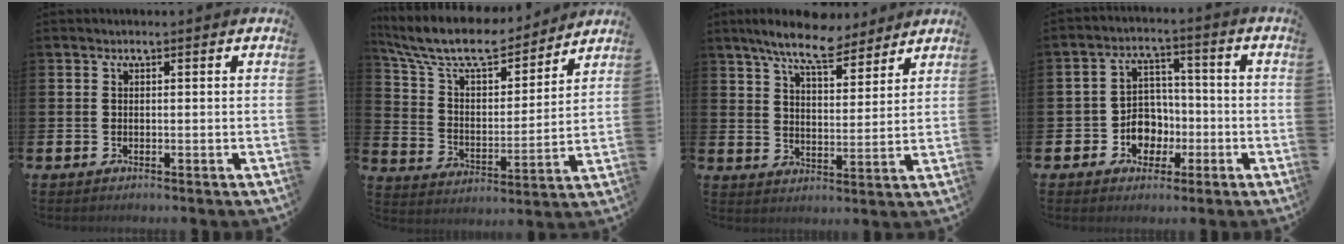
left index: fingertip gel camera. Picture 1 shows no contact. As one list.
[{"total": 10.4, "force": [9.3, 2.7, 3.8], "torque": [-0.106, -0.063, 0.159]}, {"total": 8.9, "force": [7.9, 2.0, 3.6], "torque": [-0.078, -0.032, 0.140]}, {"total": 5.5, "force": [-1.4, 5.0, 1.8], "torque": [-0.037, 0.006, -0.030]}]